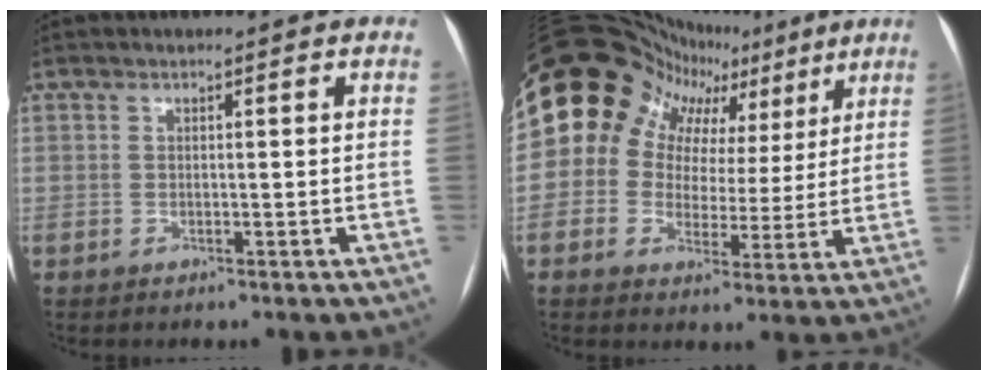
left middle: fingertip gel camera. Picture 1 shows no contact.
{"total": 17.2, "force": [8.8, 13.3, 6.5], "torque": [-0.108, 0.063, 0.118]}